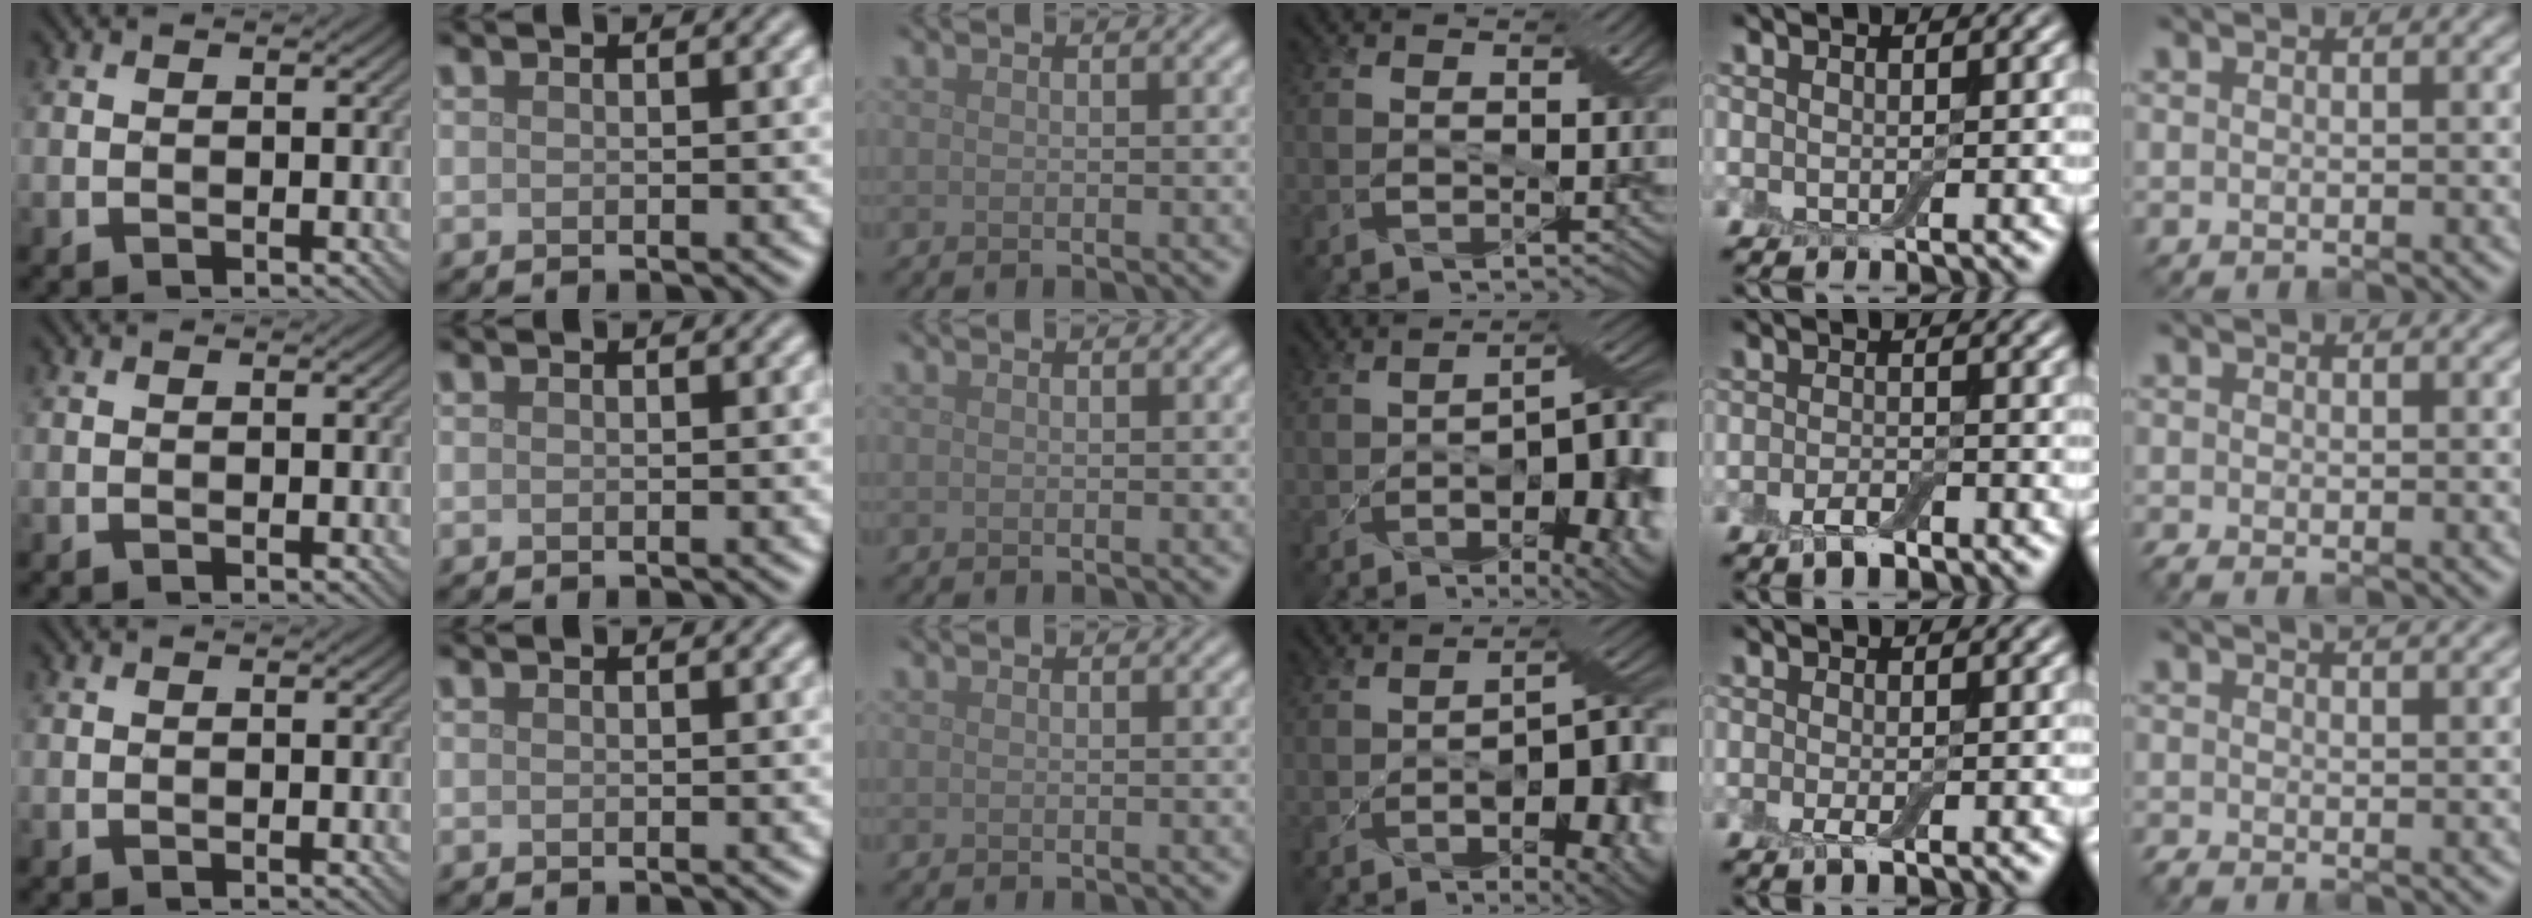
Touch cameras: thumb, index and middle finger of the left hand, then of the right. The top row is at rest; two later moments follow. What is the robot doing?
{"motion": "pour", "object": "bowl"}